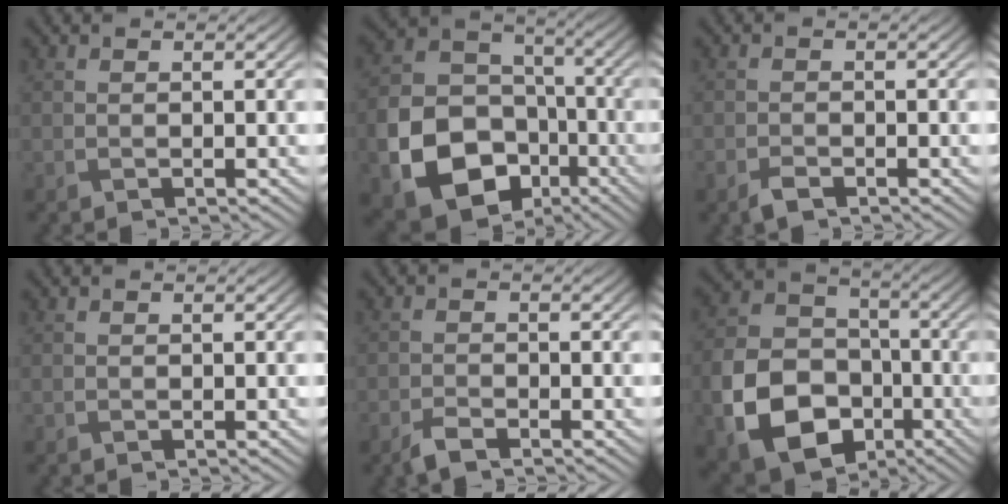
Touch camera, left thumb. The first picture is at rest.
{"total": 15.8, "force": [-6.4, 11.9, 8.2], "torque": [-0.201, -0.056, -0.109]}
{"total": 1.9, "force": [-1.3, 0.8, 1.0], "torque": [-0.024, -0.003, -0.028]}
{"total": 0.0}
{"total": 2.3, "force": [-1.8, 0.7, 1.3], "torque": [-0.029, -0.002, -0.039]}
{"total": 13.8, "force": [-5.3, 10.2, 7.6], "torque": [-0.187, -0.038, -0.105]}